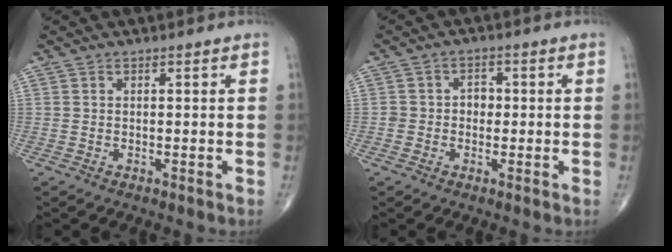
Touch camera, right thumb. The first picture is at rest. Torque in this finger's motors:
{"motor_torque": [0.13, 0.35, 0.32, -0.08, 0.01]}